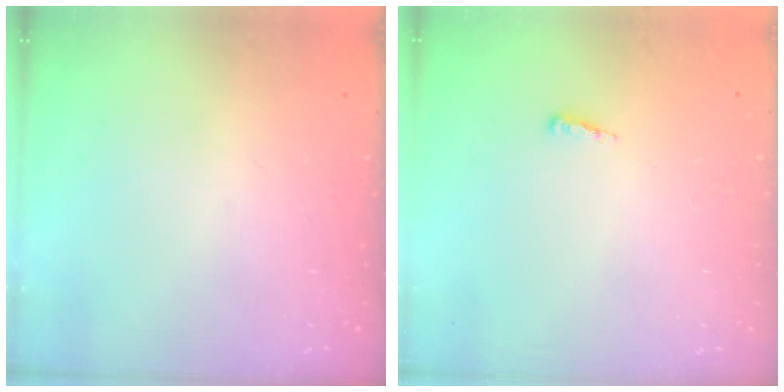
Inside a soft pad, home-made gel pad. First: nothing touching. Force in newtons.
{"total": 3.9, "press": 3.6, "slide": 1.5}